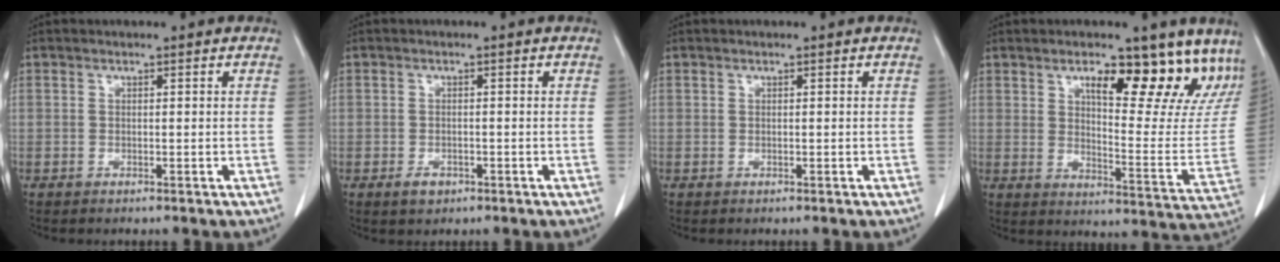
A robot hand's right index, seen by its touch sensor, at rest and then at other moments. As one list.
[{"total": 3.1, "force": [-1.5, 2.2, 1.7], "torque": [-0.027, 0.000, -0.015]}, {"total": 0.0}, {"total": 18.8, "force": [13.1, 5.8, 12.2], "torque": [-0.139, -0.018, 0.171]}]